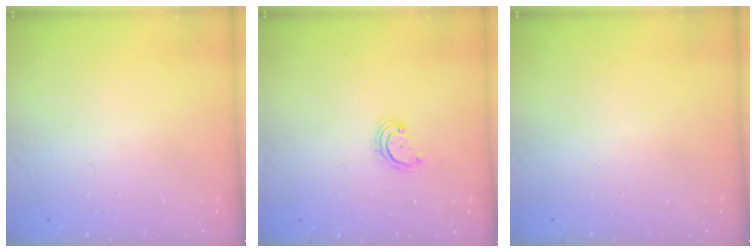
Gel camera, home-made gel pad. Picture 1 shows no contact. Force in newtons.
{"total": 2.5, "press": 2.5, "slide": 0.3}
{"total": 0.0}